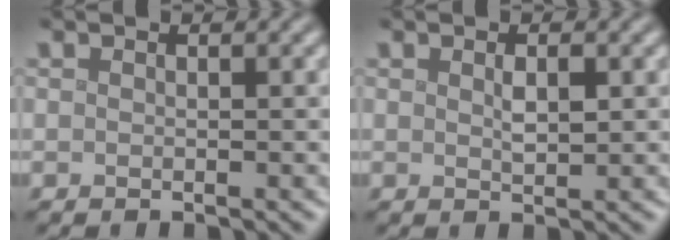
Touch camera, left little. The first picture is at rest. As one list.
[{"total": 1.5, "force": [0.4, 0.6, 1.3], "torque": [-0.027, -0.002, 0.010]}]